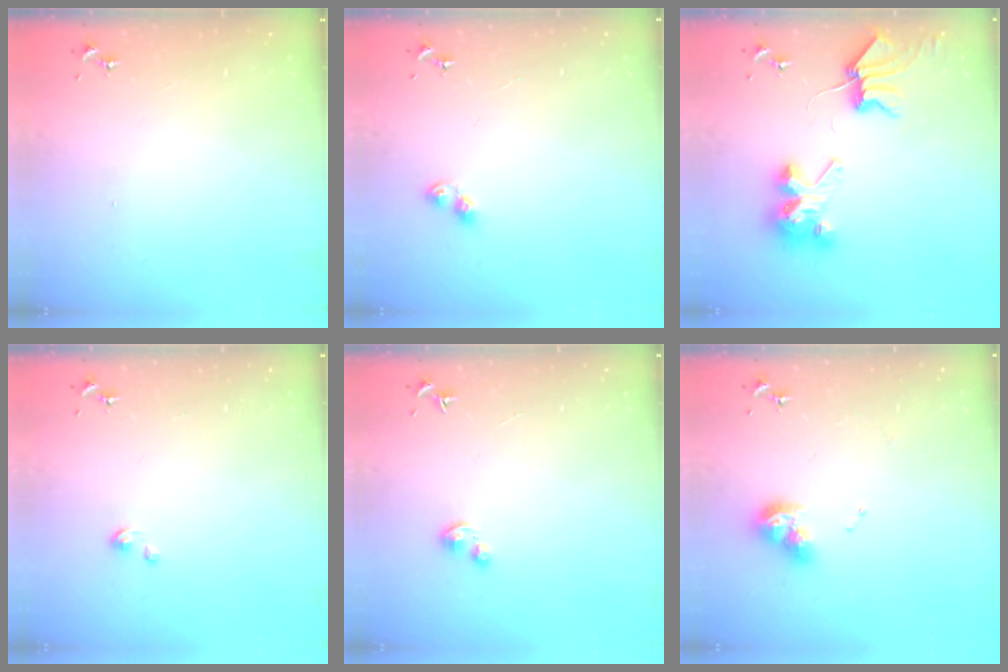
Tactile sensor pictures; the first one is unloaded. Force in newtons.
{"total": 4.5, "press": 4.5, "slide": 0.4}
{"total": 9.0, "press": 8.9, "slide": 1.3}
{"total": 1.1, "press": 1.1, "slide": 0.2}
{"total": 2.9, "press": 2.9, "slide": 0.1}
{"total": 10.1, "press": 10.1, "slide": 1.1}